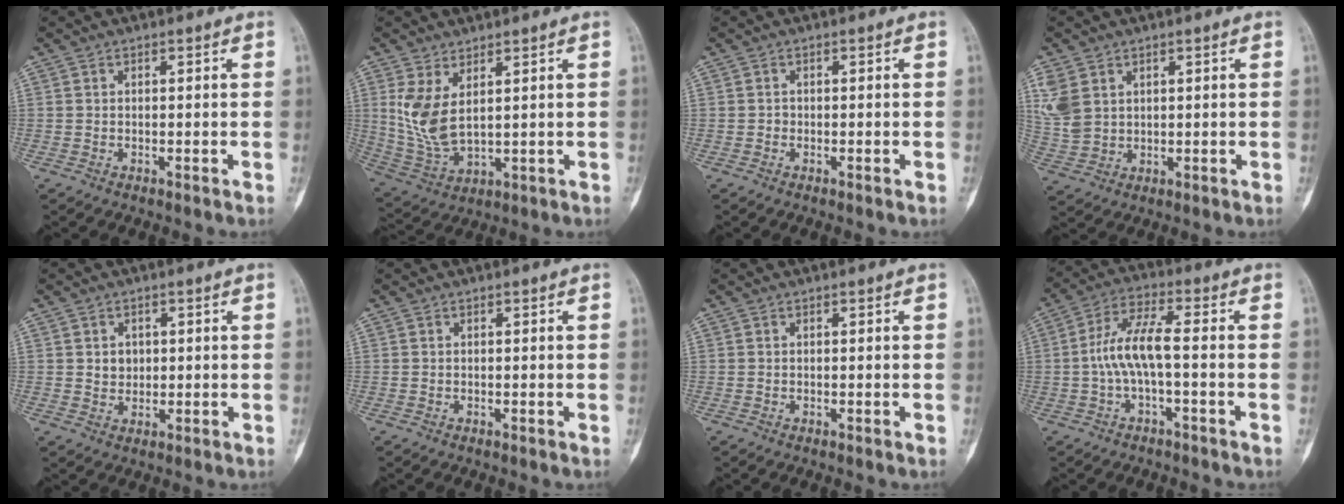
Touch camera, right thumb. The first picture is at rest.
{"total": 9.2, "force": [2.7, 4.6, 7.4], "torque": [-0.159, -0.019, 0.073]}
{"total": 0.5, "force": [-0.3, 0.4, 0.2], "torque": [0.003, 0.002, -0.008]}
{"total": 7.1, "force": [2.7, 5.3, 4.0], "torque": [-0.085, -0.004, 0.070]}
{"total": 3.0, "force": [0.6, 2.5, 1.4], "torque": [-0.004, -0.002, 0.012]}
{"total": 0.0}
{"total": 0.0}
{"total": 8.3, "force": [-1.1, 2.4, 7.8], "torque": [-0.169, 0.034, -0.026]}